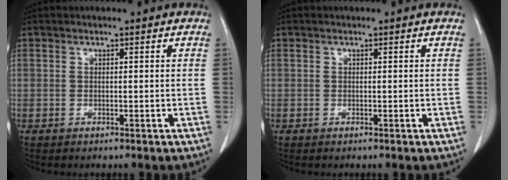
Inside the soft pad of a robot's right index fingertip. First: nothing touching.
{"total": 0.0}